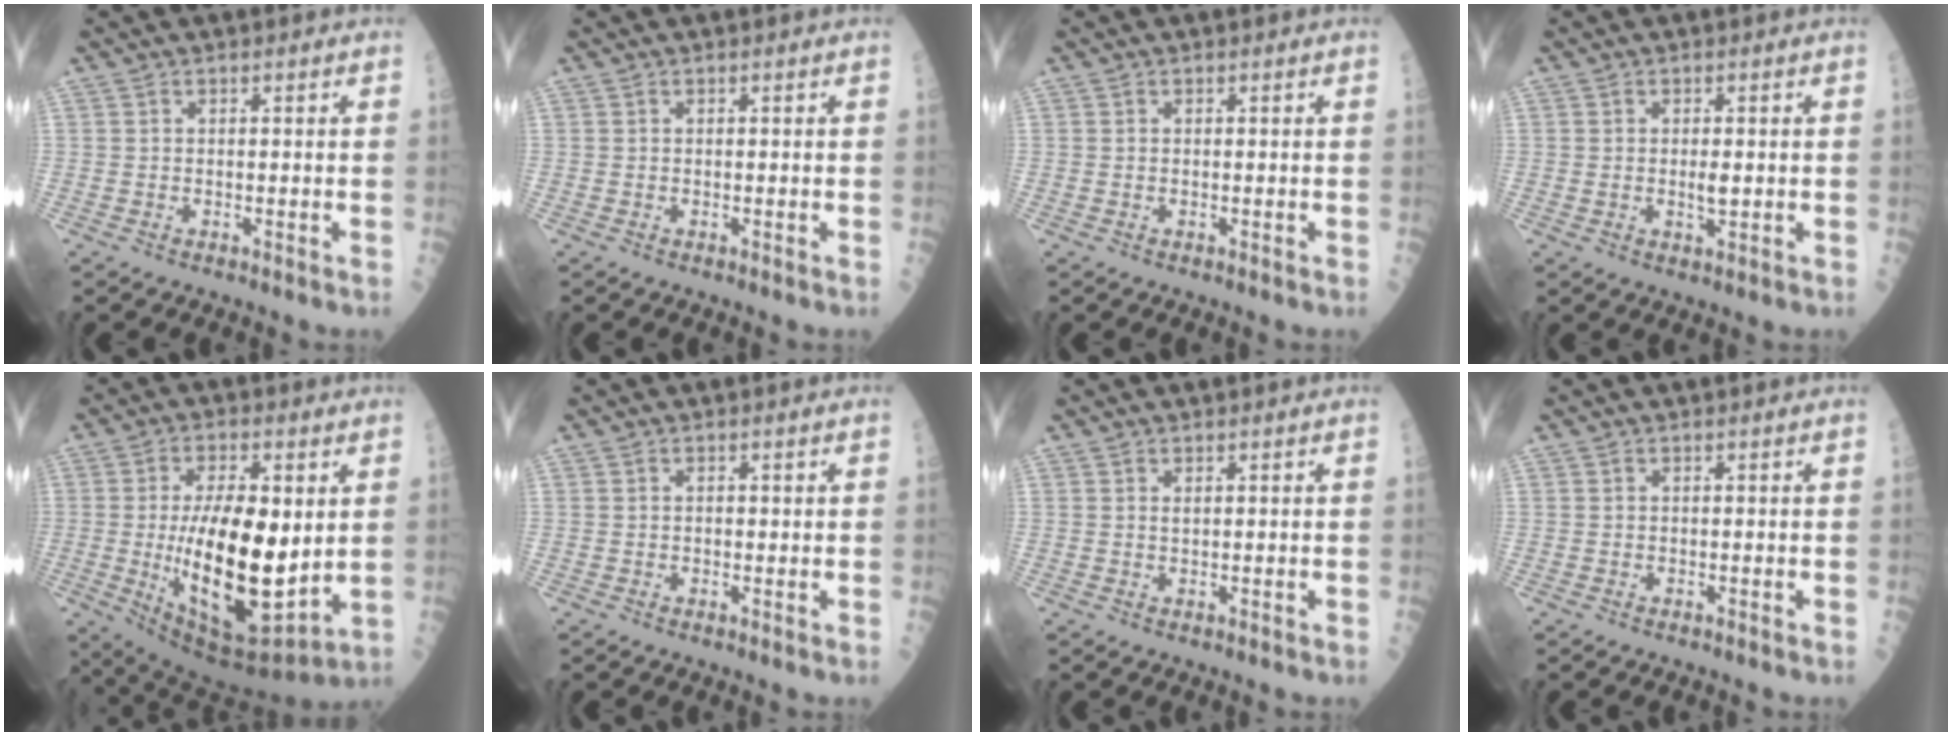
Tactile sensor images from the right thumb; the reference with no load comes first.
{"total": 0.0}
{"total": 0.0}
{"total": 2.5, "force": [0.2, 1.1, 2.3], "torque": [-0.034, -0.004, 0.002]}
{"total": 22.1, "force": [-0.1, 9.0, 20.2], "torque": [-0.345, -0.030, 0.014]}
{"total": 0.6, "force": [0.2, 0.4, 0.4], "torque": [-0.005, -0.001, 0.003]}
{"total": 0.5, "force": [0.3, 0.2, 0.4], "torque": [-0.006, -0.002, 0.006]}
{"total": 0.0}